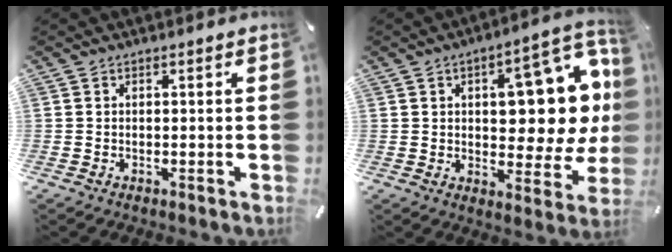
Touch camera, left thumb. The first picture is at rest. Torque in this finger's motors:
{"motor_torque": [2.49, 2.52, 1.04, 0.36, 0.15]}